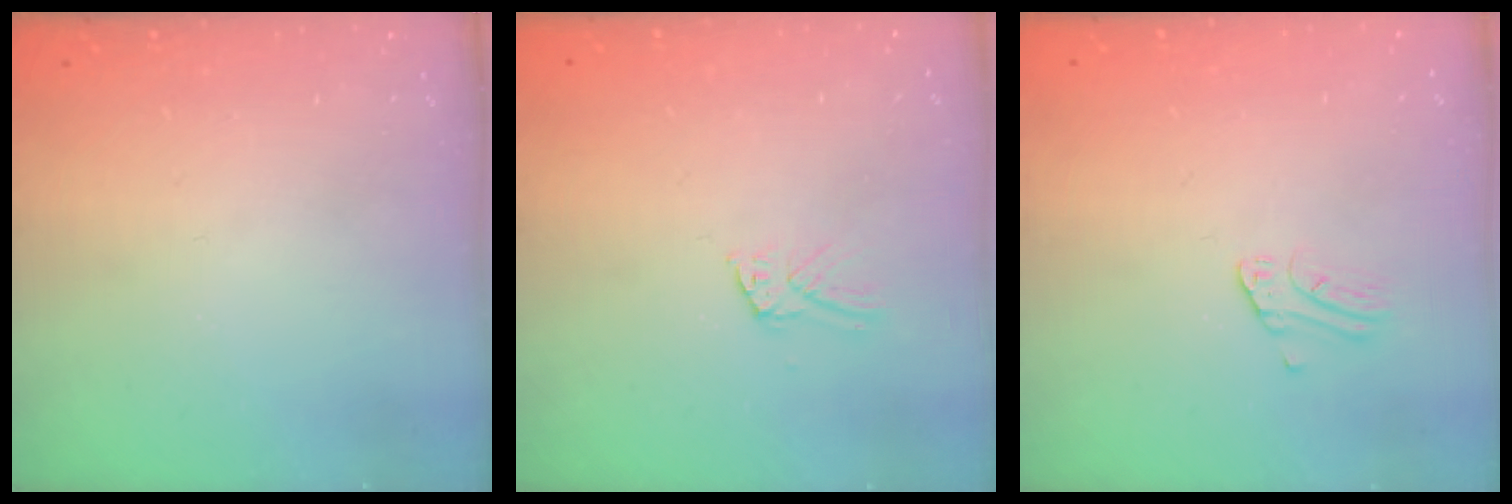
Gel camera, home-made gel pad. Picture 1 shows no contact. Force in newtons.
{"total": 4.4, "press": 4.4, "slide": 0.5}
{"total": 1.0, "press": 1.0, "slide": 0.1}